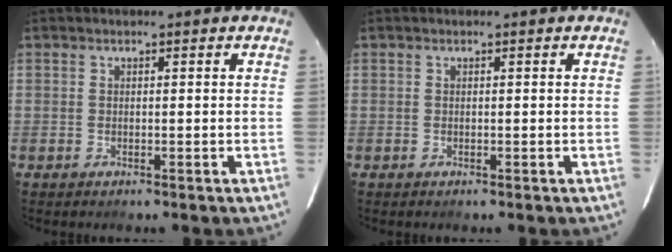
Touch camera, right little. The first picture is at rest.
{"total": 0.0}